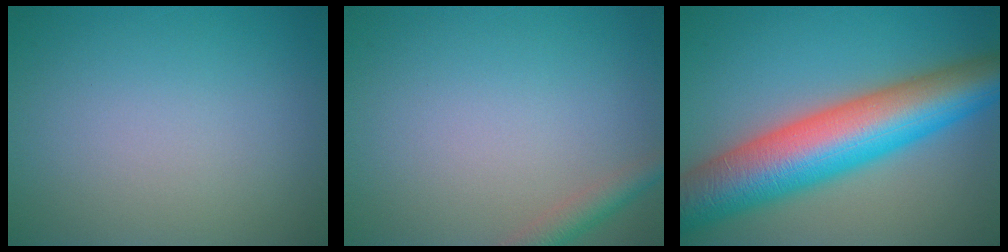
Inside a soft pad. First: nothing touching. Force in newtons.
{"total": 2.0, "press": 2.0, "slide": 0.1}
{"total": 12.6, "press": 12.6, "slide": 0.2}